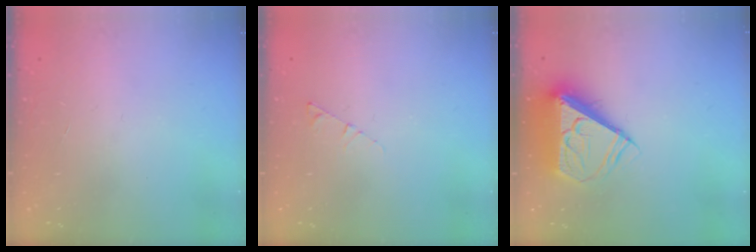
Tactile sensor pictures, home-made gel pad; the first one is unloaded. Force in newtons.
{"total": 2.7, "press": 2.6, "slide": 0.3}
{"total": 9.8, "press": 9.7, "slide": 1.6}